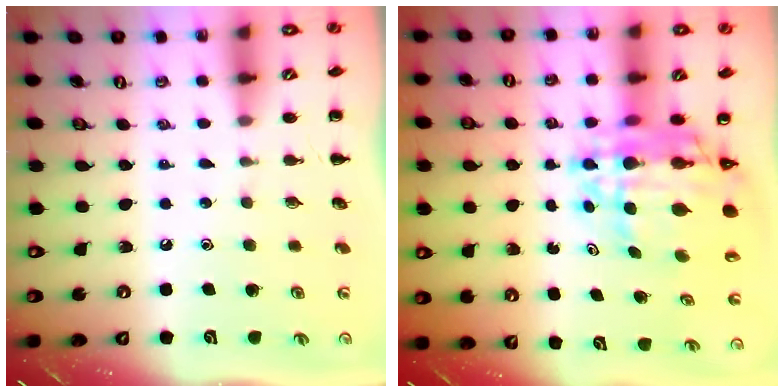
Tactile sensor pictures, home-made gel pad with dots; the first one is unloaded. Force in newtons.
{"total": 12.0, "press": 11.4, "slide": 3.8}